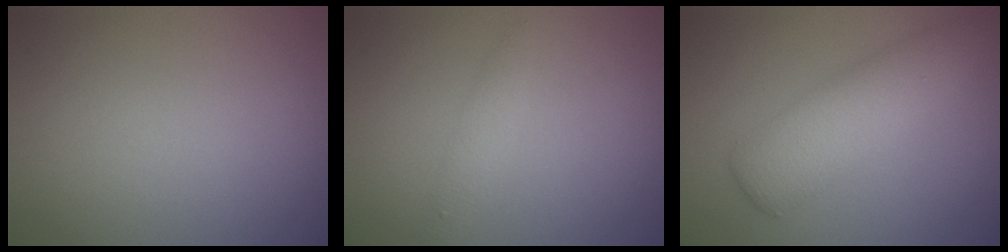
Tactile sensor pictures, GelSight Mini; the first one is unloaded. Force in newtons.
{"total": 1.4, "press": 1.4, "slide": 0.0}
{"total": 5.0, "press": 5.0, "slide": 0.2}